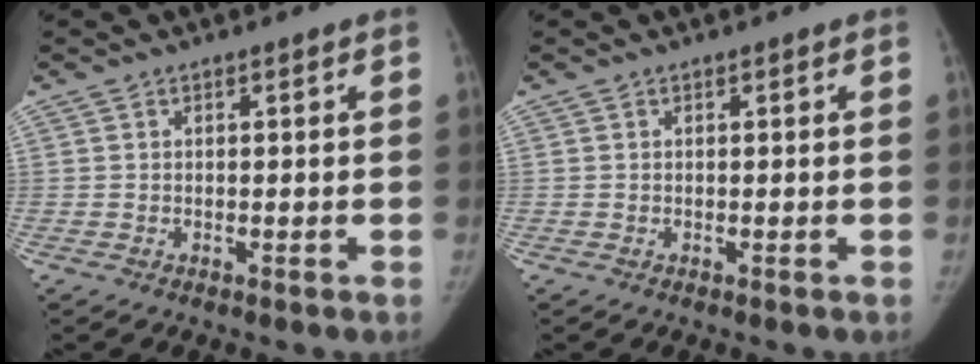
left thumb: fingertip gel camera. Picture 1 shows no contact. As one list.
[{"total": 0.0}]